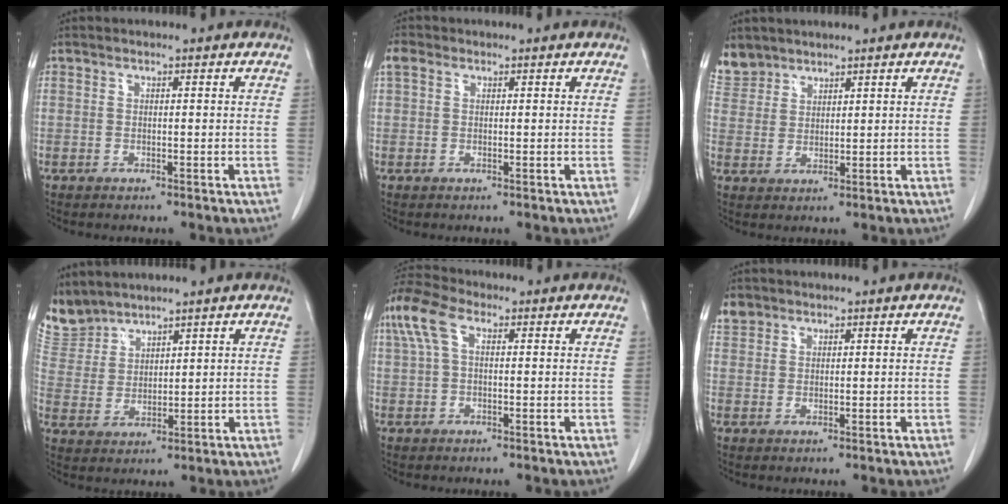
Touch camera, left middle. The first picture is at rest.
{"total": 1.7, "force": [0.8, 1.2, 0.8], "torque": [-0.020, 0.020, 0.016]}
{"total": 4.4, "force": [4.0, 2.0, -0.1], "torque": [0.006, 0.005, 0.086]}
{"total": 6.5, "force": [6.3, 1.4, -0.2], "torque": [-0.004, 0.005, 0.145]}
{"total": 6.3, "force": [2.2, 3.0, 5.1], "torque": [-0.127, 0.037, 0.043]}
{"total": 2.2, "force": [1.7, 1.4, 0.1], "torque": [0.001, 0.011, 0.032]}